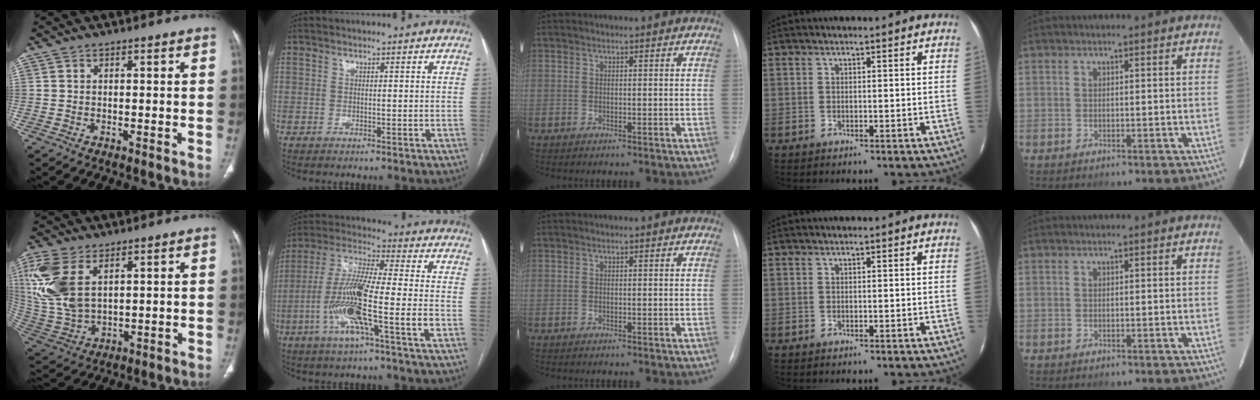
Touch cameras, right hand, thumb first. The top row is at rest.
{"thumb": {"total": 15.4, "force": [5.9, 8.8, 11.2], "torque": [-0.259, -0.014, 0.131]}, "index": {"total": 14.6, "force": [-4.6, 0.4, 13.8], "torque": [-0.276, -0.003, -0.092]}}